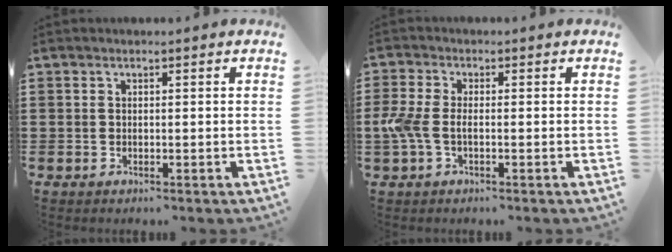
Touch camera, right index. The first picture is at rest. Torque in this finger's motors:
{"motor_torque": [1.74, -0.40, 0.54, 0.17]}